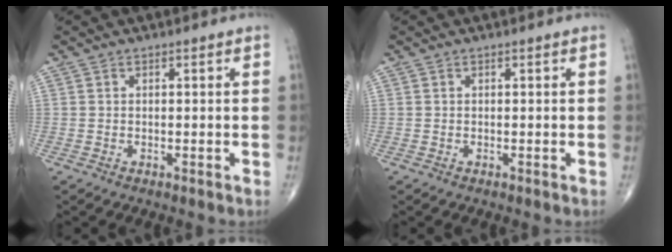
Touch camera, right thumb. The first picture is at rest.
{"total": 0.0}